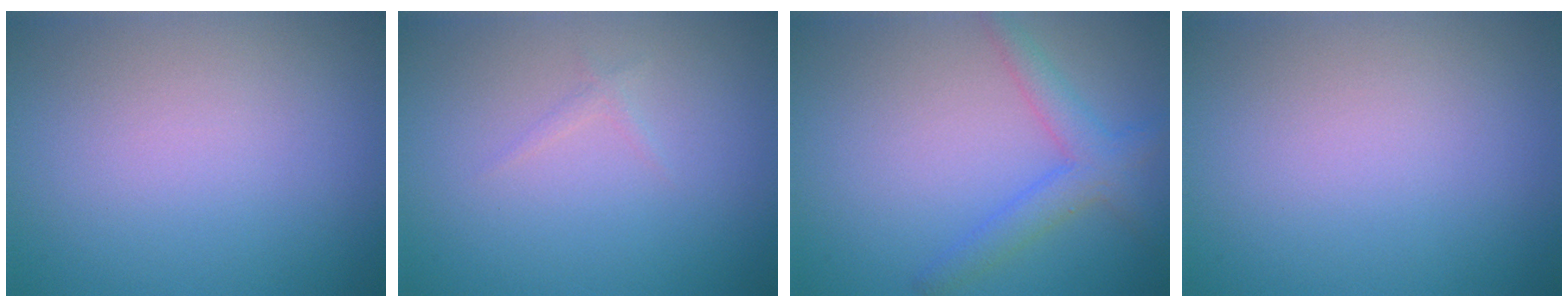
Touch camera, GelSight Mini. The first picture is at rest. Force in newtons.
{"total": 0.6, "press": 0.6, "slide": 0.1}
{"total": 3.1, "press": 3.1, "slide": 0.1}
{"total": 0.0}